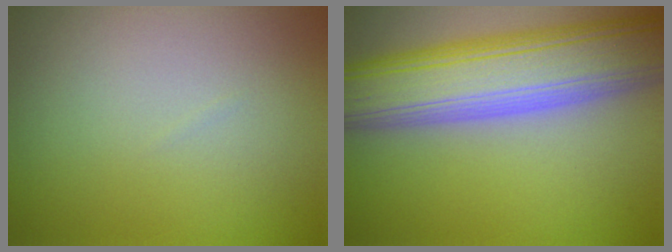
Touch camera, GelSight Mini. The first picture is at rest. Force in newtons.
{"total": 11.2, "press": 11.2, "slide": 0.9}